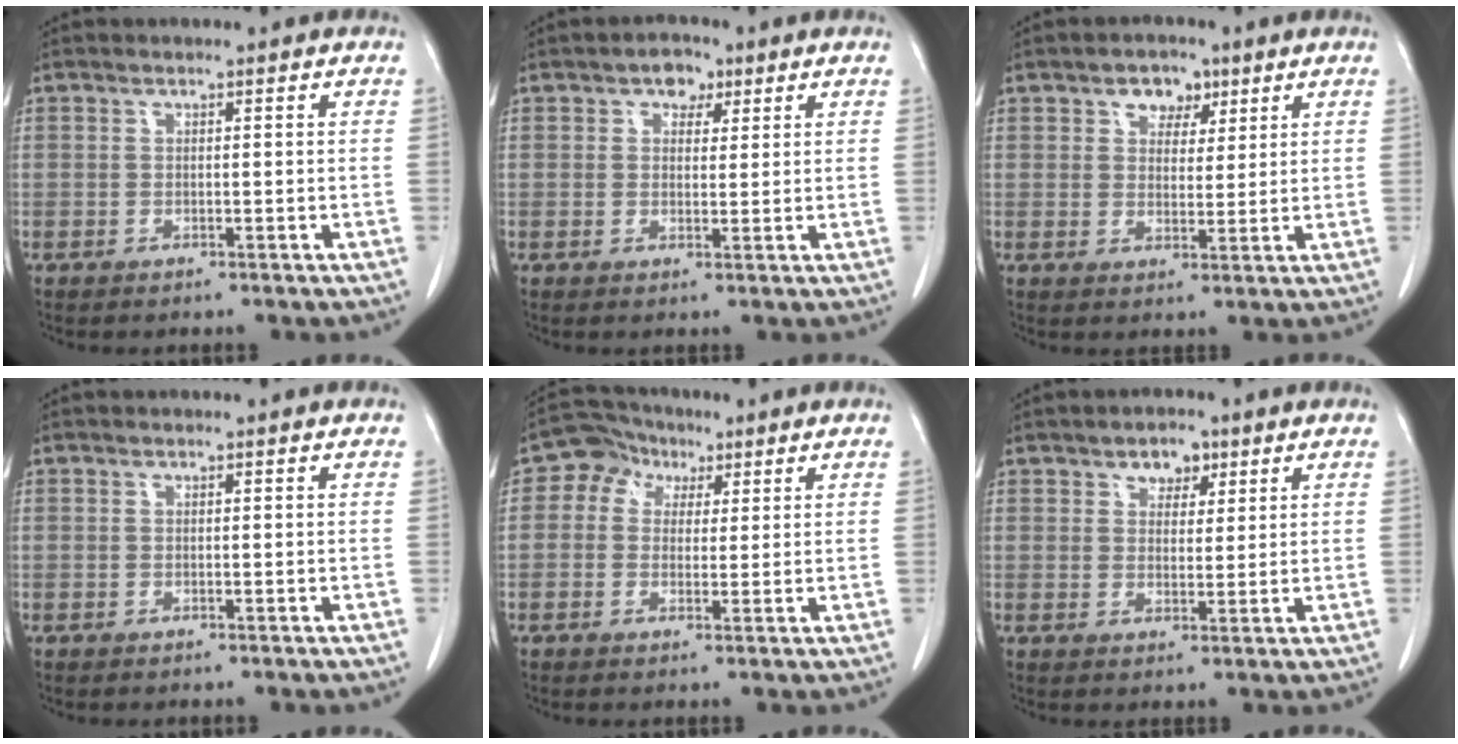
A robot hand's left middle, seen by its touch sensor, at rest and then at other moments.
{"total": 3.3, "force": [1.8, 2.2, 1.7], "torque": [-0.024, 0.009, 0.027]}
{"total": 4.5, "force": [2.6, 3.1, 2.1], "torque": [-0.027, 0.008, 0.042]}
{"total": 0.0}
{"total": 5.4, "force": [2.1, 4.4, 2.2], "torque": [-0.042, 0.028, 0.034]}
{"total": 3.8, "force": [2.3, 2.3, 2.0], "torque": [-0.027, 0.005, 0.037]}